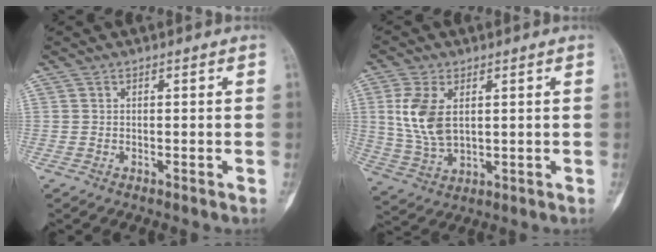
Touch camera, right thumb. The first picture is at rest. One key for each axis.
{"total": 9.8, "fx": 2.3, "fy": 5.6, "fz": 7.8, "tx": -0.164, "ty": -0.008, "tz": 0.055}